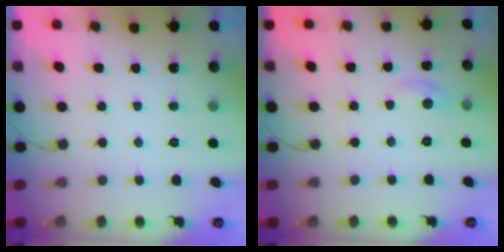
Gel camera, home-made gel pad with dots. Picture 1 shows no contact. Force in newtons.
{"total": 3.3, "press": 3.3, "slide": 0.4}